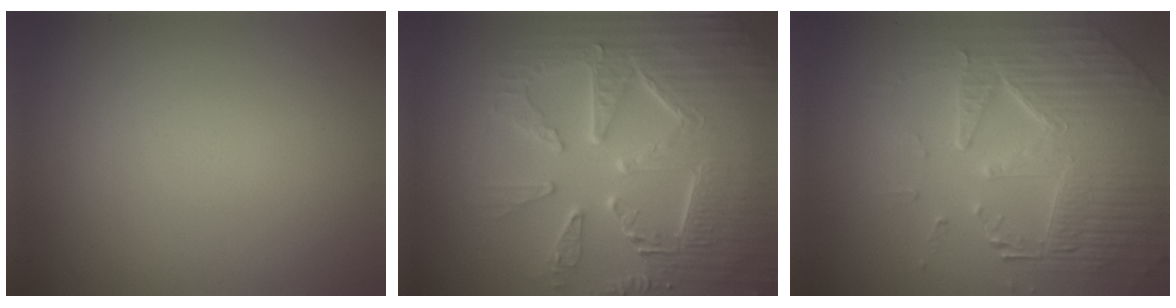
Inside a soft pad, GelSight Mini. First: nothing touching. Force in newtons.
{"total": 9.2, "press": 6.6, "slide": 6.4}
{"total": 7.4, "press": 5.4, "slide": 5.0}